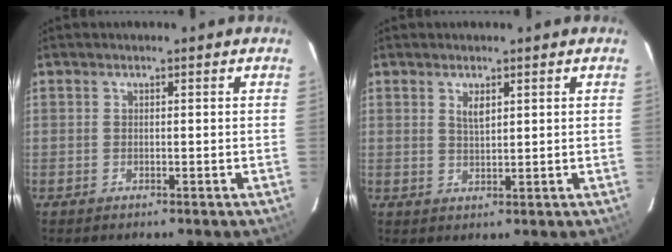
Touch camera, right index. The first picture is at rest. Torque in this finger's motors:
{"motor_torque": [0.11, 0.03, 0.07, 0.04]}